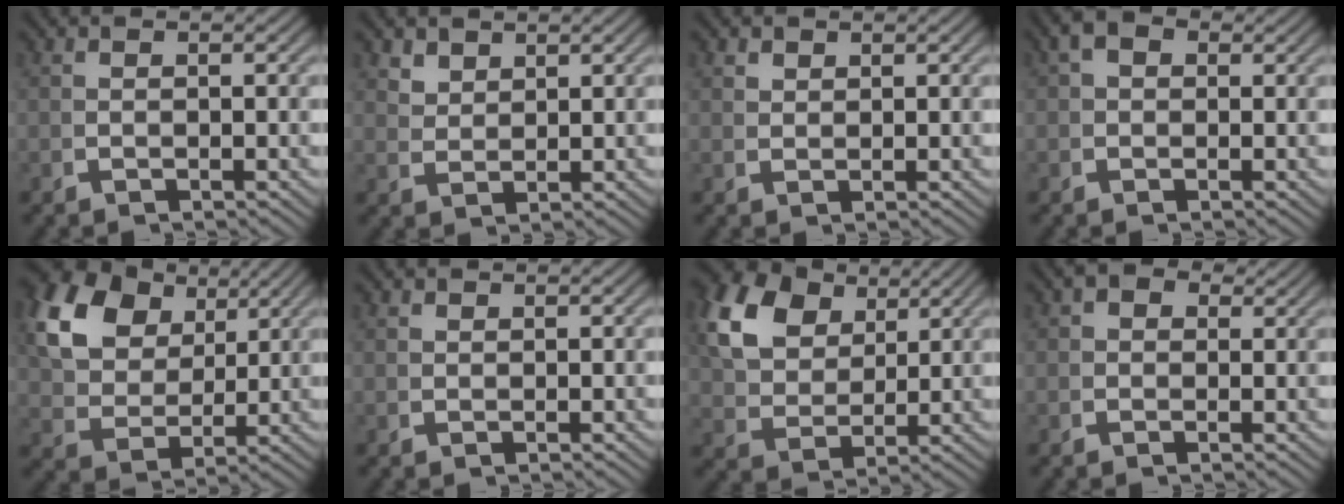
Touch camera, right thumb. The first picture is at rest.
{"total": 2.4, "force": [2.3, 0.5, 0.6], "torque": [-0.006, -0.001, 0.053]}
{"total": 1.4, "force": [1.4, 0.1, 0.1], "torque": [0.004, 0.001, 0.034]}
{"total": 2.3, "force": [1.0, 1.6, 1.3], "torque": [-0.027, 0.001, 0.012]}
{"total": 11.4, "force": [4.1, 8.1, 6.9], "torque": [-0.160, -0.008, 0.079]}
{"total": 0.7, "force": [0.7, 0.0, -0.1], "torque": [0.005, 0.000, 0.018]}
{"total": 10.2, "force": [4.1, 7.0, 6.1], "torque": [-0.142, -0.010, 0.082]}
{"total": 2.5, "force": [1.1, 1.9, 1.1], "torque": [-0.019, 0.000, 0.014]}